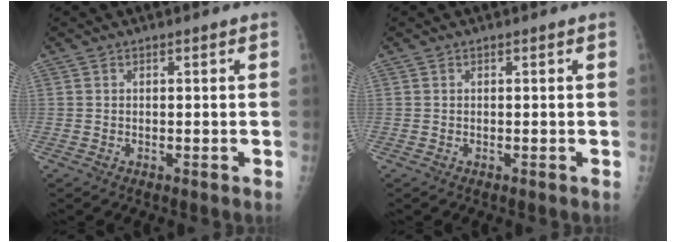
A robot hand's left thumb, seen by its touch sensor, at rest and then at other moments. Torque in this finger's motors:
{"motor_torque": [0.00, 0.00, -0.02, -0.02, 0.00]}